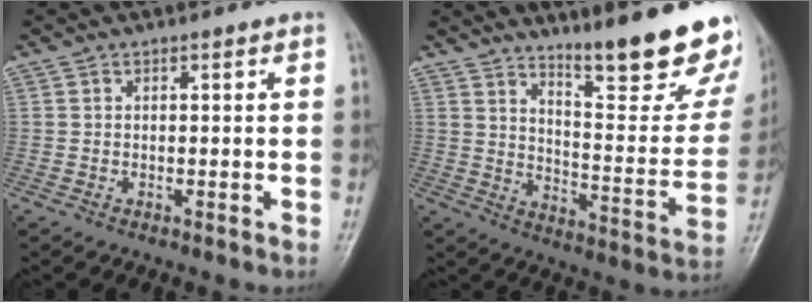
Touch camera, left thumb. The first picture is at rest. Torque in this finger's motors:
{"motor_torque": [0.70, 0.33, 1.04, -1.73, 0.08]}